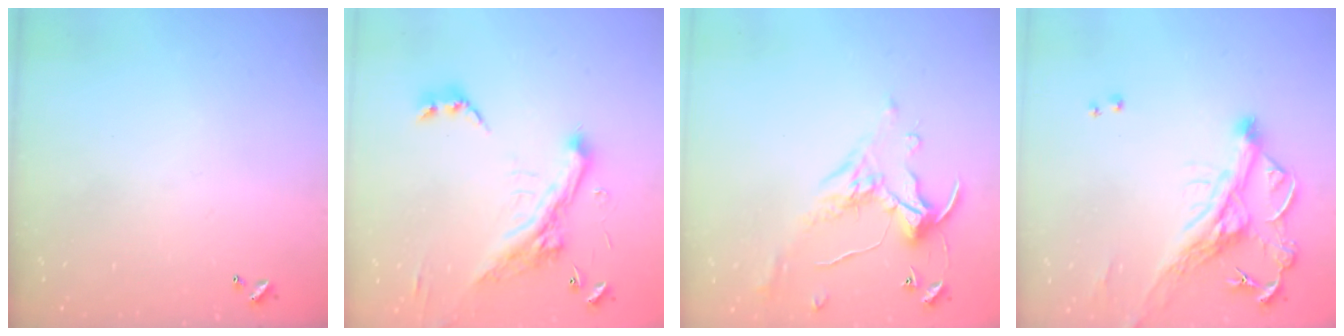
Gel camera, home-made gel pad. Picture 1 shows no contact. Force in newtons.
{"total": 7.7, "press": 7.5, "slide": 2.0}
{"total": 1.1, "press": 0.6, "slide": 0.9}
{"total": 5.2, "press": 4.8, "slide": 1.8}